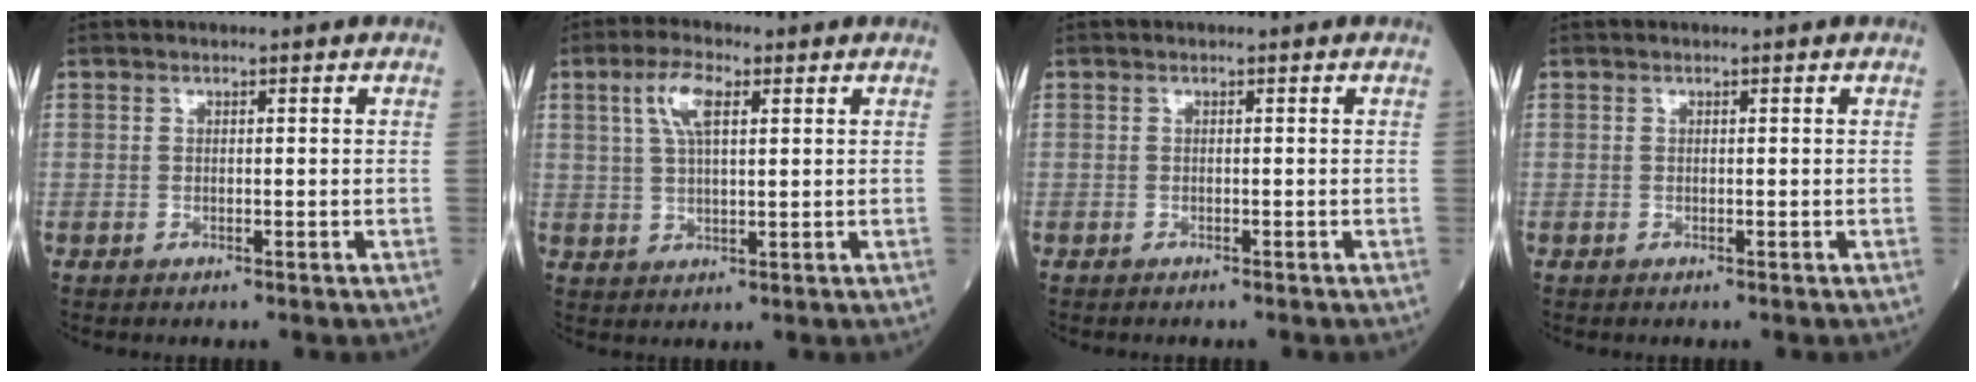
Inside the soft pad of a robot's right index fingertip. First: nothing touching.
{"total": 5.8, "force": [2.4, 1.7, 5.0], "torque": [-0.106, 0.010, 0.048]}
{"total": 0.7, "force": [-0.6, 0.0, 0.2], "torque": [-0.003, -0.001, -0.012]}
{"total": 0.0}